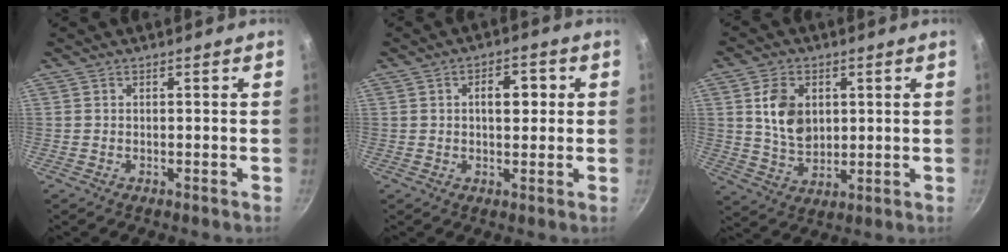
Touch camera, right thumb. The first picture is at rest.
{"total": 5.8, "force": [1.0, 3.4, 4.6], "torque": [-0.042, 0.006, 0.011]}
{"total": 9.5, "force": [2.3, 6.7, 6.3], "torque": [-0.097, -0.015, 0.048]}